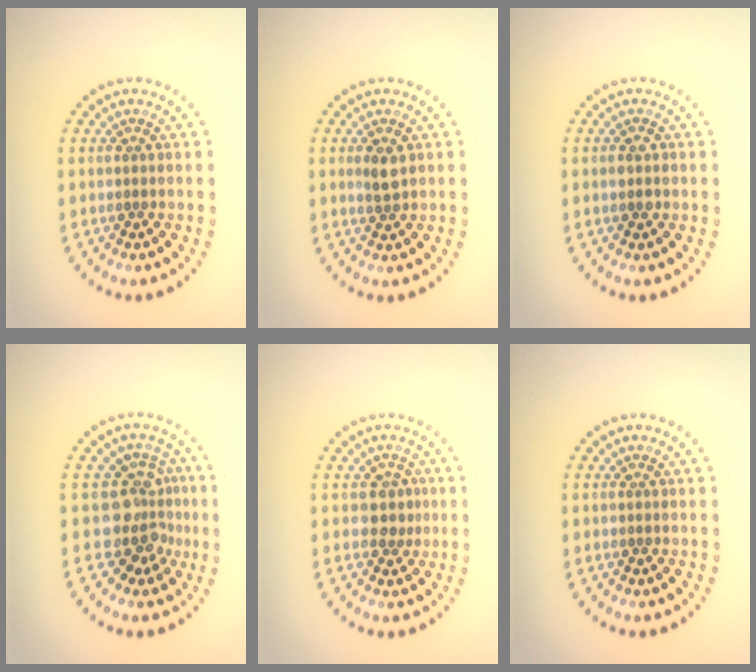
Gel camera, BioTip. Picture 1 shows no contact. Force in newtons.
{"total": 1.6, "press": 1.6, "slide": 0.5}
{"total": 1.5, "press": 1.5, "slide": 0.1}
{"total": 3.6, "press": 2.8, "slide": 2.3}
{"total": 1.7, "press": 1.6, "slide": 0.8}
{"total": 0.0}